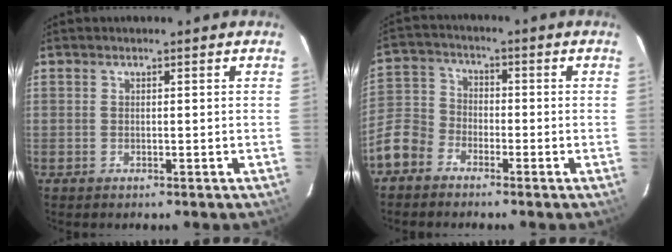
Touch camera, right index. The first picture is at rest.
{"total": 8.5, "force": [-5.2, 6.1, 2.8], "torque": [-0.070, 0.021, -0.113]}